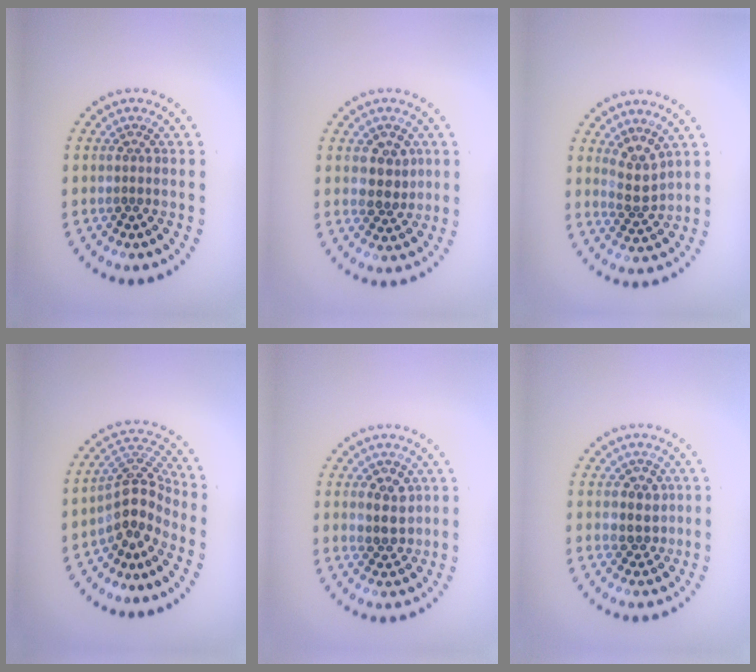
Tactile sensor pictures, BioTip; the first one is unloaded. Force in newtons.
{"total": 2.8, "press": 2.7, "slide": 0.7}
{"total": 2.5, "press": 2.0, "slide": 1.4}
{"total": 4.3, "press": 3.1, "slide": 3.0}
{"total": 2.9, "press": 2.8, "slide": 0.8}
{"total": 2.5, "press": 2.3, "slide": 0.9}